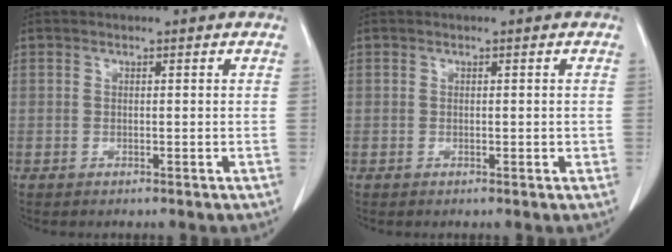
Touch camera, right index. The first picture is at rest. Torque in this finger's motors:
{"motor_torque": [-0.07, 0.08, 0.02, 0.05]}